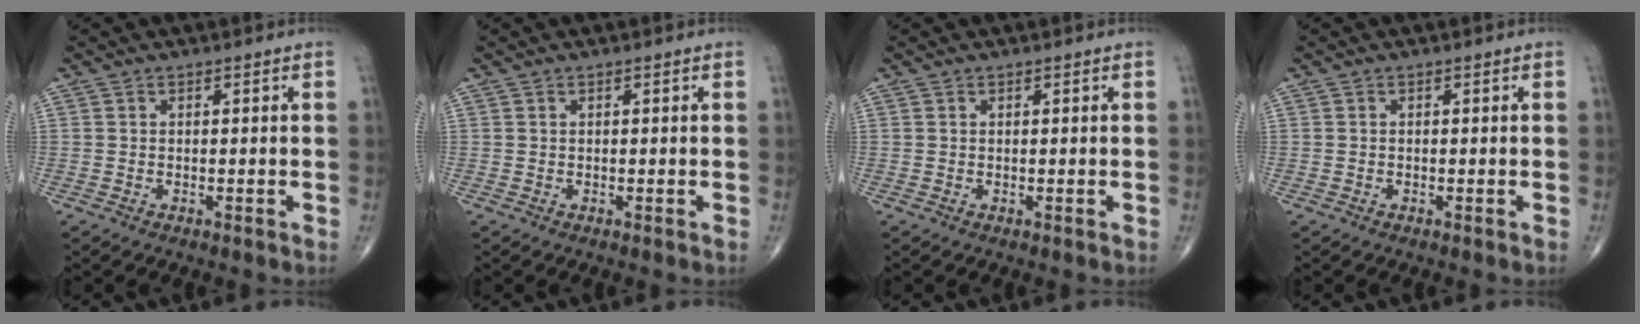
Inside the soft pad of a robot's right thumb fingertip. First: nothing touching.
{"total": 0.0}
{"total": 0.0}
{"total": 0.0}